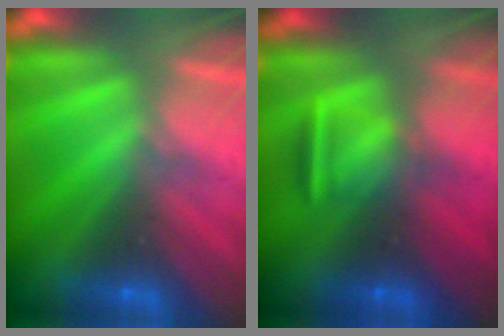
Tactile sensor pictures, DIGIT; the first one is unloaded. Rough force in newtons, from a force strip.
{"total": 3.1}